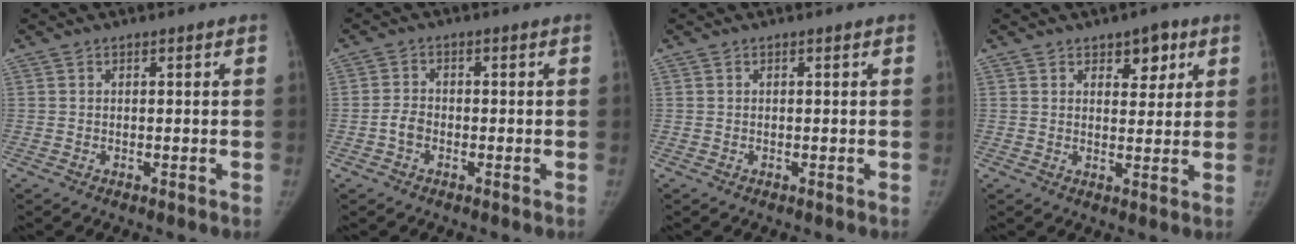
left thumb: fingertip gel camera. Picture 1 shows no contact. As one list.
[{"total": 2.8, "force": [-1.1, 2.0, 1.5], "torque": [-0.024, 0.010, -0.024]}, {"total": 0.0}, {"total": 5.5, "force": [3.0, 3.2, 3.3], "torque": [-0.014, -0.014, 0.038]}]